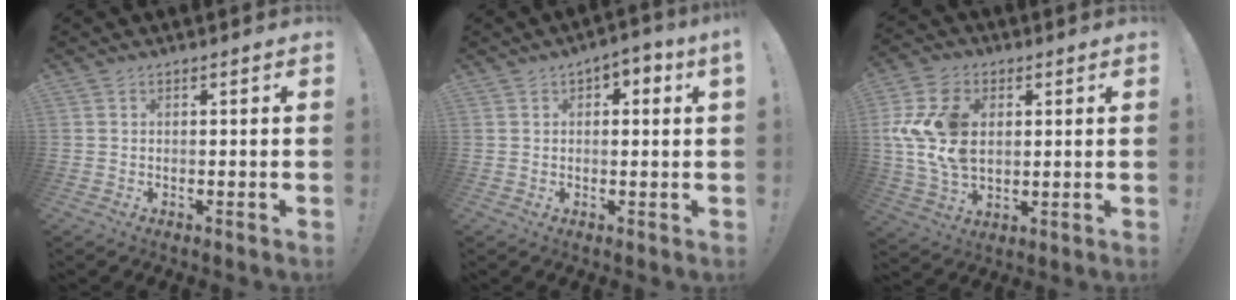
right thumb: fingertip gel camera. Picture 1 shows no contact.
{"total": 3.0, "force": [0.4, 1.4, 2.6], "torque": [-0.037, 0.006, 0.003]}
{"total": 16.9, "force": [2.9, 12.1, 11.5], "torque": [-0.231, -0.008, 0.056]}